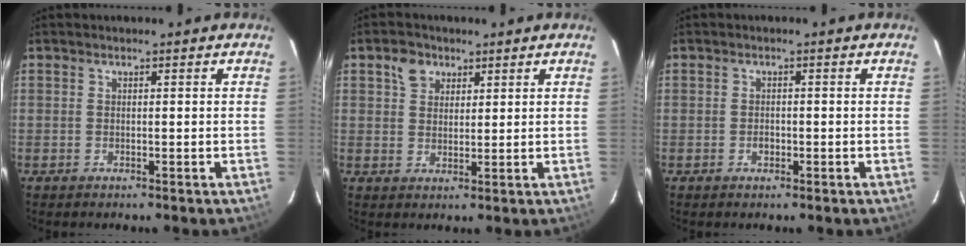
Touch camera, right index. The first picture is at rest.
{"total": 4.1, "force": [2.1, 3.2, 1.4], "torque": [-0.017, 0.015, 0.039]}
{"total": 1.3, "force": [-0.5, 0.9, 0.6], "torque": [-0.010, 0.002, -0.007]}